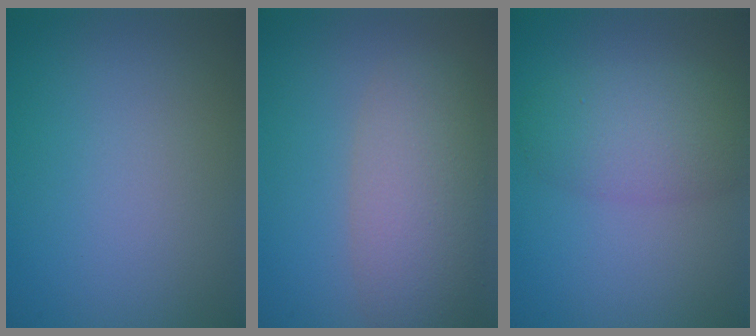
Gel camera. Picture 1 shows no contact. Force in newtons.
{"total": 6.0, "press": 6.0, "slide": 0.4}
{"total": 4.3, "press": 4.3, "slide": 0.2}